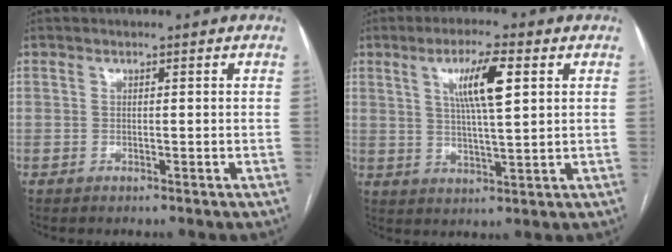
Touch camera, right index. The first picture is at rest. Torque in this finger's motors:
{"motor_torque": [0.63, 0.39, 0.52, 0.11]}